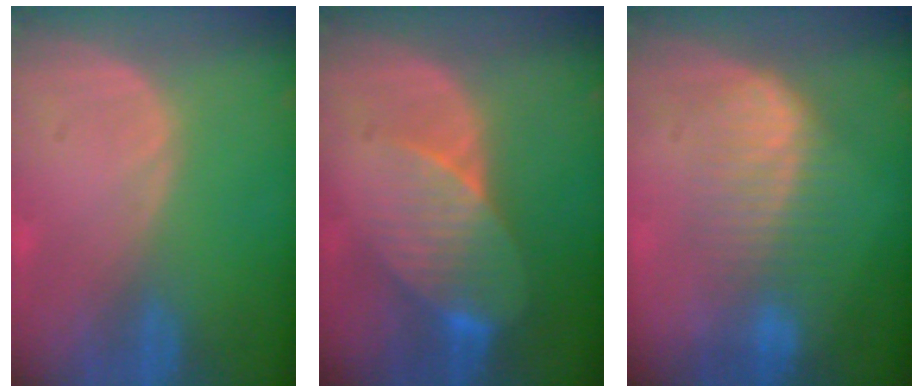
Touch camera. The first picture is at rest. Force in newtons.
{"total": 8.4, "press": 7.5, "slide": 3.8}
{"total": 6.9, "press": 6.6, "slide": 1.8}